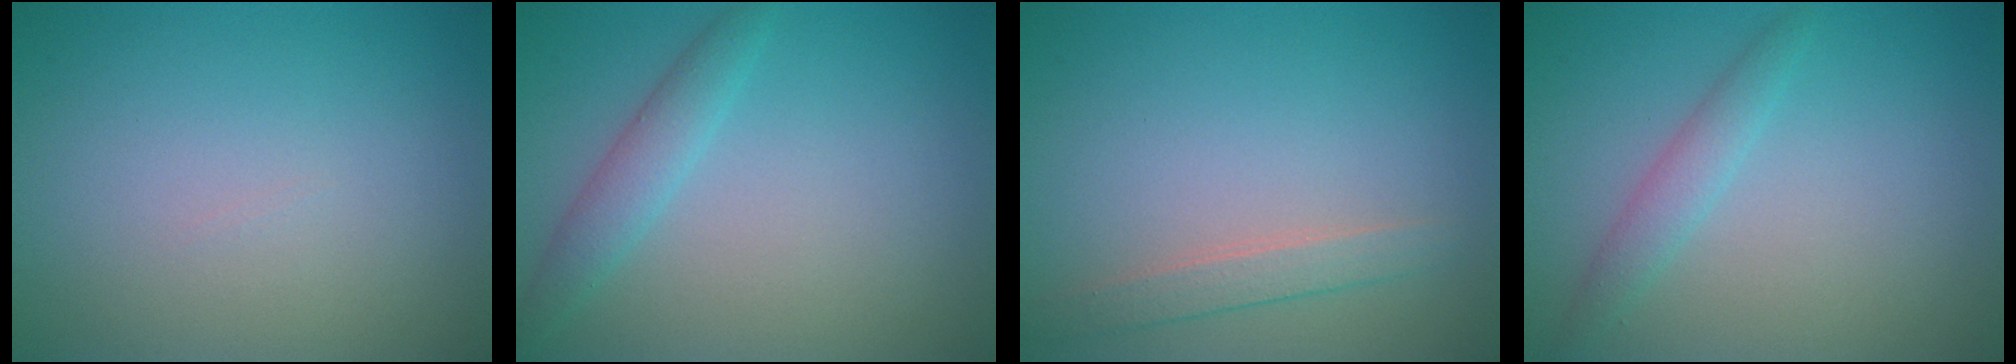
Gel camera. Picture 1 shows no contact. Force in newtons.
{"total": 2.3, "press": 2.3, "slide": 0.1}
{"total": 1.8, "press": 1.8, "slide": 0.1}
{"total": 1.8, "press": 1.8, "slide": 0.1}